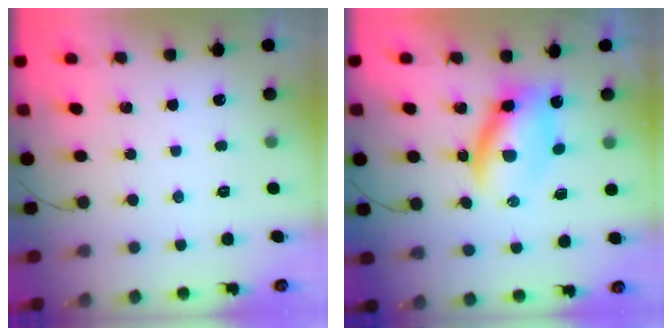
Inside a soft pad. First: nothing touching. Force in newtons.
{"total": 6.5, "press": 6.5, "slide": 0.7}